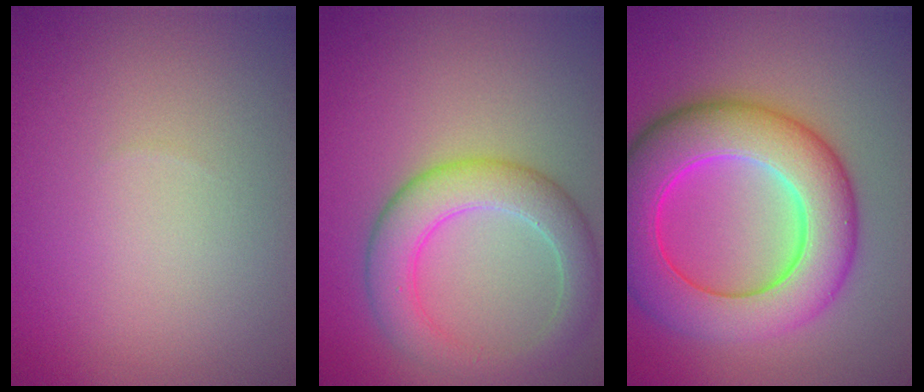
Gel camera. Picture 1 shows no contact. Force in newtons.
{"total": 5.3, "press": 5.3, "slide": 0.5}
{"total": 10.6, "press": 10.5, "slide": 0.3}